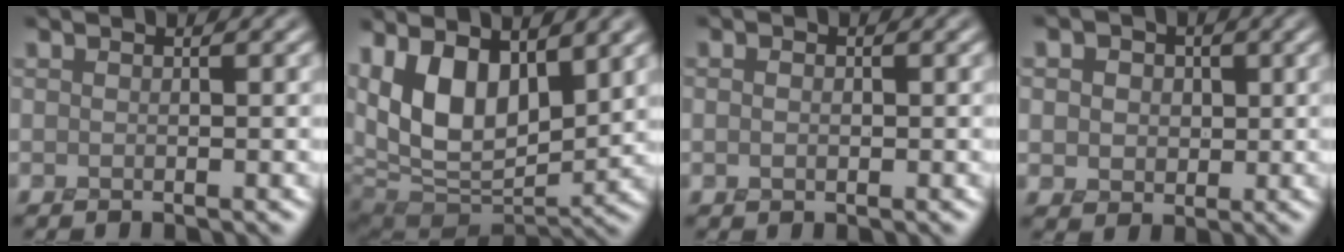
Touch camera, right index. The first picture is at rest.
{"total": 12.3, "force": [3.1, 6.8, 9.8], "torque": [-0.172, -0.005, 0.051]}
{"total": 0.7, "force": [-0.2, 0.6, 0.4], "torque": [-0.006, -0.001, -0.008]}
{"total": 4.9, "force": [1.3, 4.1, 2.2], "torque": [-0.047, 0.017, 0.007]}